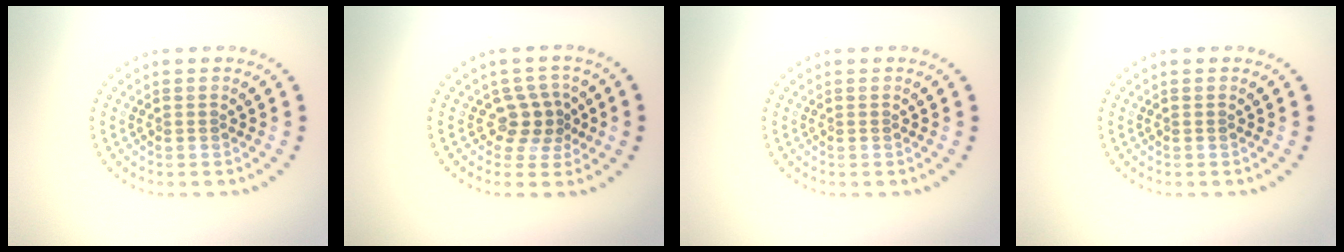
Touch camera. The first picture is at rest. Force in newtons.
{"total": 2.6, "press": 2.1, "slide": 1.6}
{"total": 0.0}
{"total": 0.0}